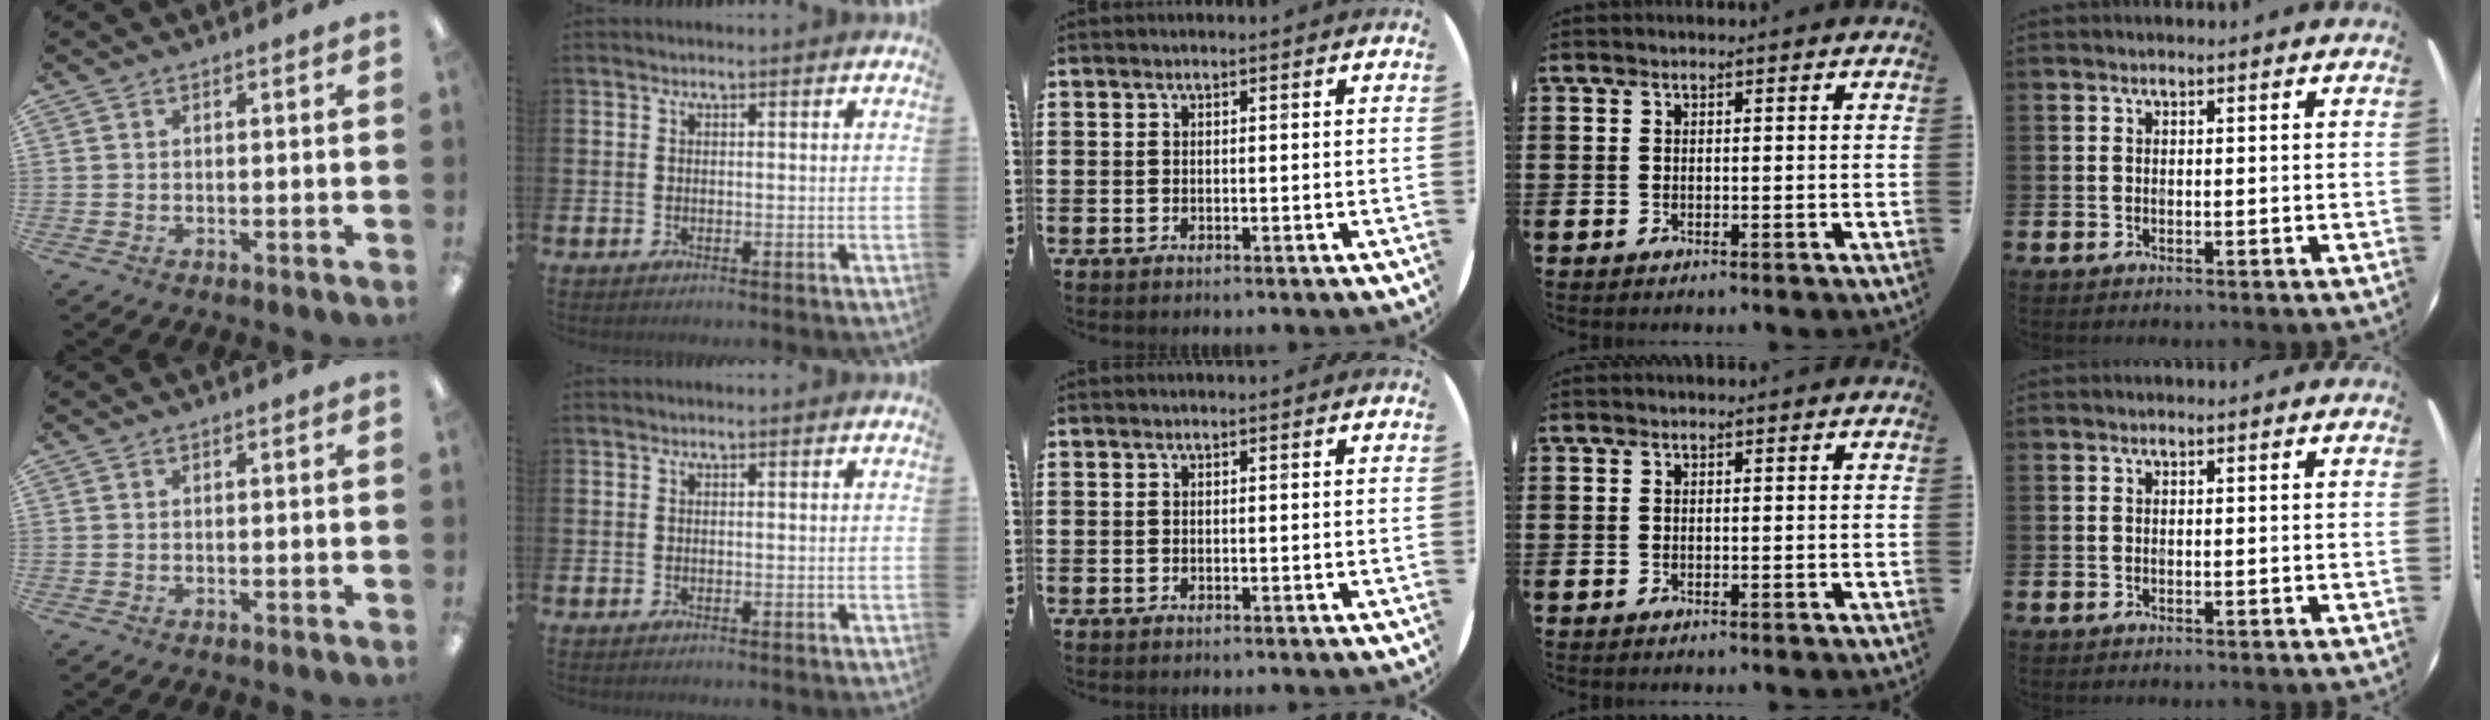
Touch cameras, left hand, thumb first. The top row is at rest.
{}